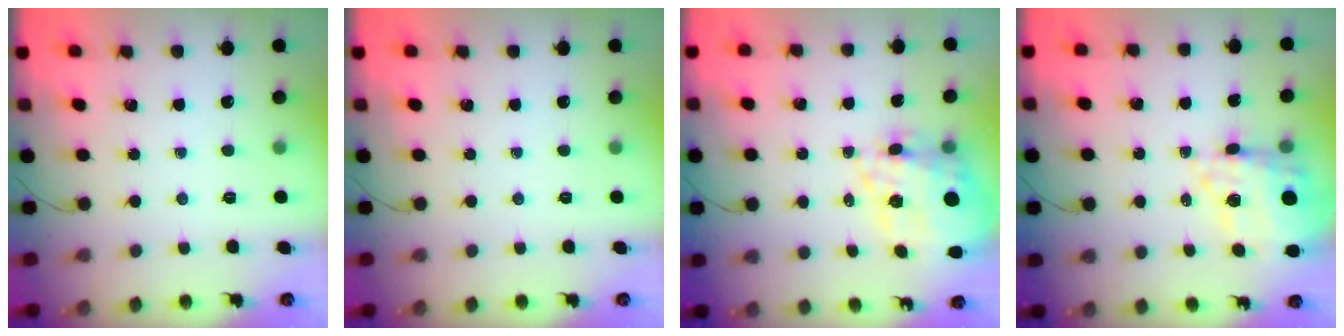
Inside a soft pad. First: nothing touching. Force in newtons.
{"total": 0.0}
{"total": 12.2, "press": 11.6, "slide": 3.7}
{"total": 10.7, "press": 10.2, "slide": 3.4}